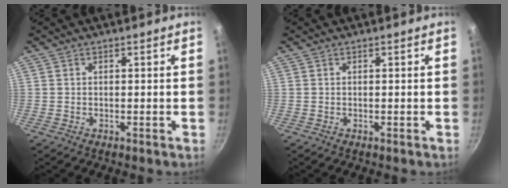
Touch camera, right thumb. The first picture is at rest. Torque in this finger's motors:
{"motor_torque": [-0.03, 0.03, 0.07, -0.01, 0.02]}